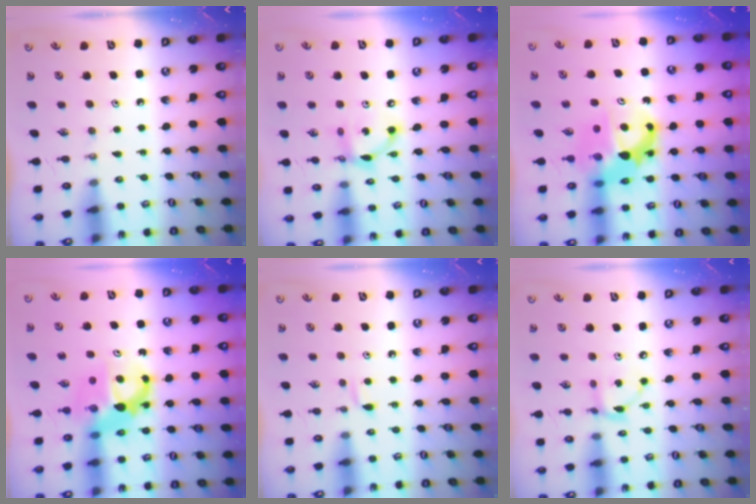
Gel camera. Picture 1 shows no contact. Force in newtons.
{"total": 11.0, "press": 10.9, "slide": 0.9}
{"total": 8.0, "press": 8.0, "slide": 0.5}
{"total": 8.8, "press": 8.7, "slide": 0.6}
{"total": 3.7, "press": 3.7, "slide": 0.5}
{"total": 7.5, "press": 7.5, "slide": 0.2}